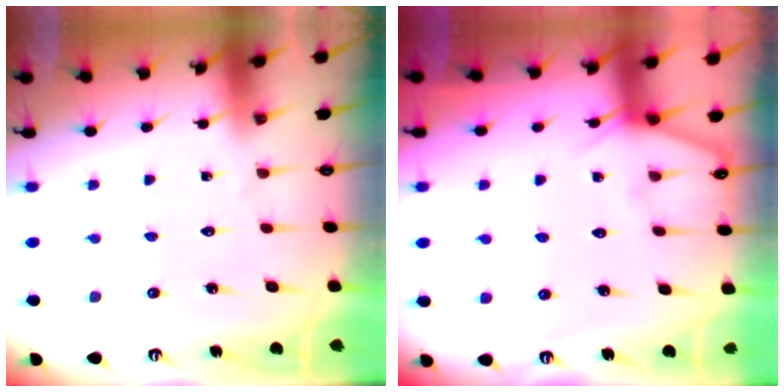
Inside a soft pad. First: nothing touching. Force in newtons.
{"total": 6.5, "press": 6.4, "slide": 0.6}